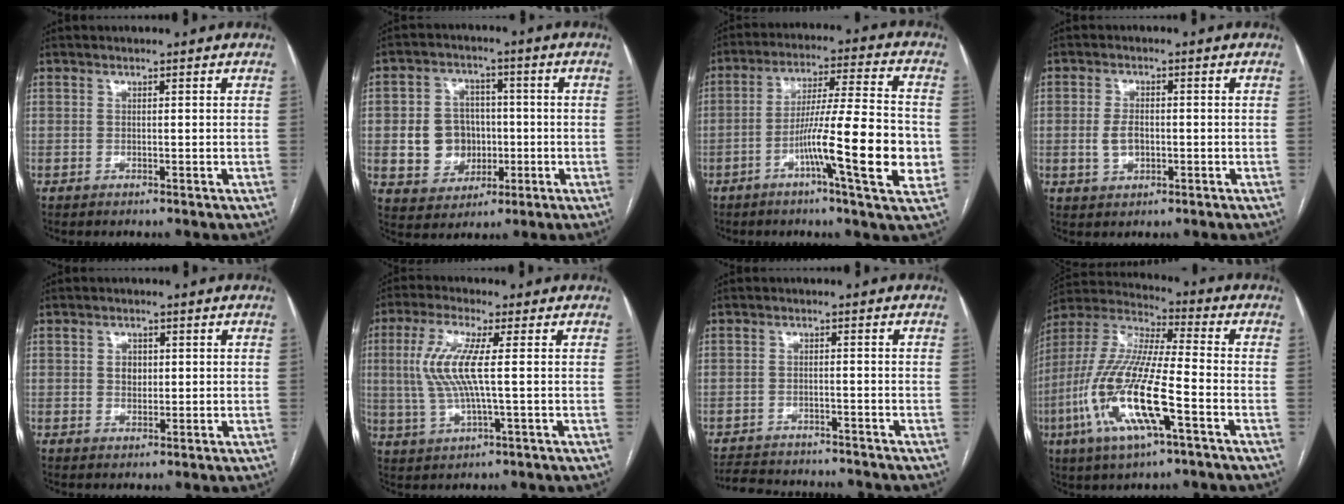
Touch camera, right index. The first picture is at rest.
{"total": 8.6, "force": [-0.8, 7.7, 3.8], "torque": [-0.077, 0.021, -0.004]}
{"total": 15.7, "force": [-4.3, 0.2, 15.1], "torque": [-0.244, -0.005, -0.075]}
{"total": 3.5, "force": [-0.6, 2.1, 2.7], "torque": [-0.056, 0.003, -0.007]}
{"total": 2.2, "force": [0.4, 1.7, 1.3], "torque": [-0.020, 0.001, 0.007]}
{"total": 8.5, "force": [1.0, 1.1, 8.4], "torque": [-0.194, 0.010, 0.020]}
{"total": 11.1, "force": [-10.4, 2.3, 3.0], "torque": [-0.063, 0.004, -0.139]}
{"total": 17.9, "force": [-6.1, 2.8, 16.6], "torque": [-0.362, -0.015, -0.114]}